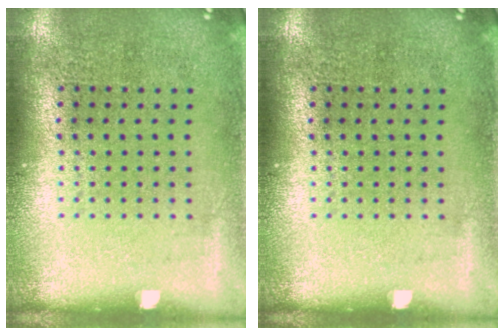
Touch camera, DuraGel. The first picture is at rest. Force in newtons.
{"total": 0.0}